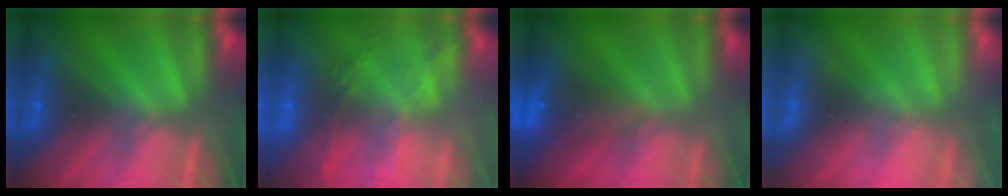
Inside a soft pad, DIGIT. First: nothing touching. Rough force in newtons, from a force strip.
{"total": 7.6}
{"total": 7.0}
{"total": 2.2}